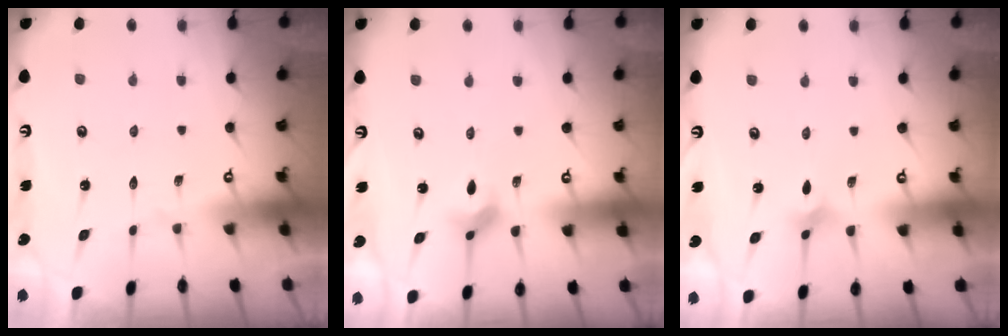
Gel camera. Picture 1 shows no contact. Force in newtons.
{"total": 4.3, "press": 4.2, "slide": 0.7}
{"total": 1.8, "press": 1.7, "slide": 0.5}